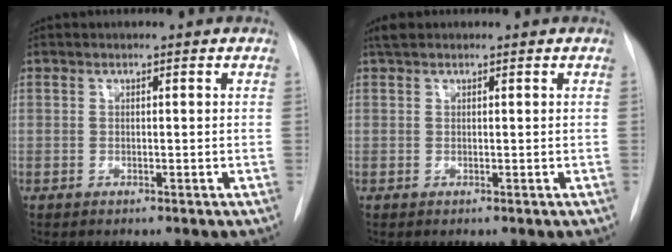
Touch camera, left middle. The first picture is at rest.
{"total": 1.5, "force": [1.2, 0.7, 0.6], "torque": [-0.013, 0.014, 0.022]}